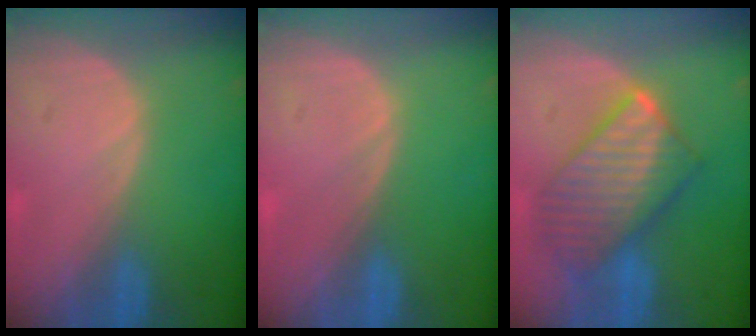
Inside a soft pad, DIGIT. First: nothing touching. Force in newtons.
{"total": 0.0}
{"total": 10.0, "press": 9.9, "slide": 0.8}